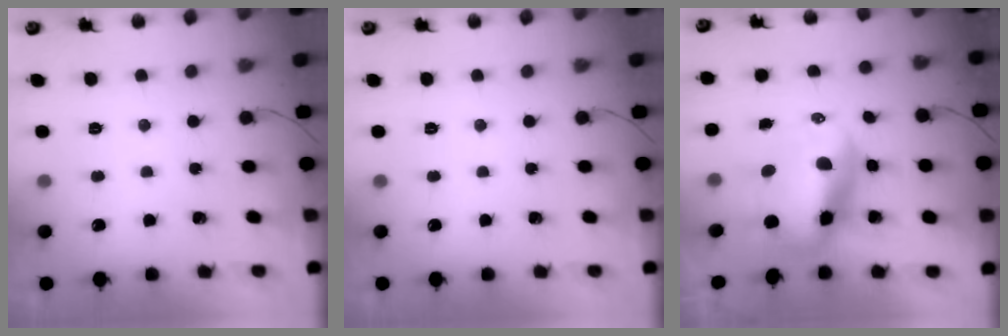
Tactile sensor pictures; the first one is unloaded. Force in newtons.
{"total": 0.0}
{"total": 10.3, "press": 9.9, "slide": 2.6}